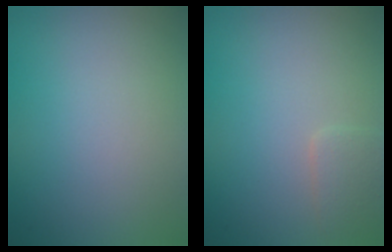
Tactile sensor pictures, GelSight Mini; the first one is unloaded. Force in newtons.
{"total": 1.4, "press": 1.4, "slide": 0.1}